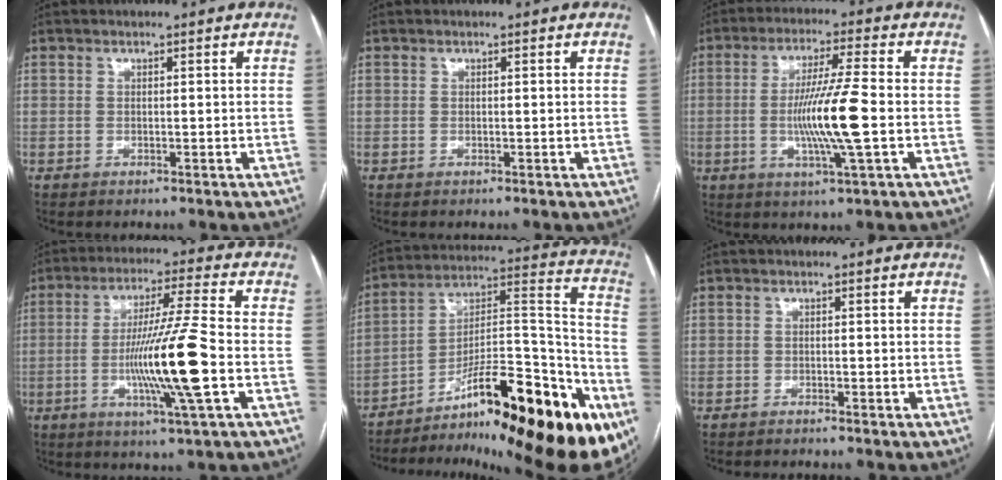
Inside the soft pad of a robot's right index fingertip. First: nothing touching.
{"total": 0.0}
{"total": 10.6, "force": [-1.5, -0.4, 10.5], "torque": [-0.201, -0.009, -0.031]}
{"total": 13.5, "force": [-3.0, -1.2, 13.2], "torque": [-0.247, -0.013, -0.058]}
{"total": 30.5, "force": [-16.6, 6.0, 24.8], "torque": [-0.289, 0.018, -0.249]}
{"total": 0.7, "force": [-0.7, -0.1, 0.0], "torque": [-0.004, -0.002, -0.012]}